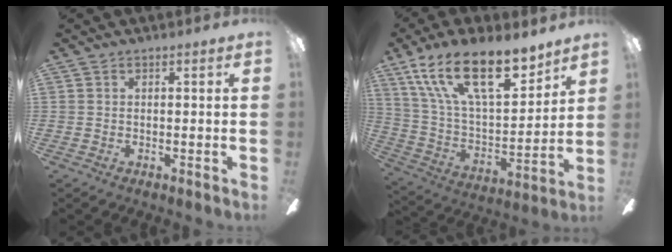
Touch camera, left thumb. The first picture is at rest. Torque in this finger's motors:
{"motor_torque": [2.87, 1.65, 1.88, -0.89, 0.35]}